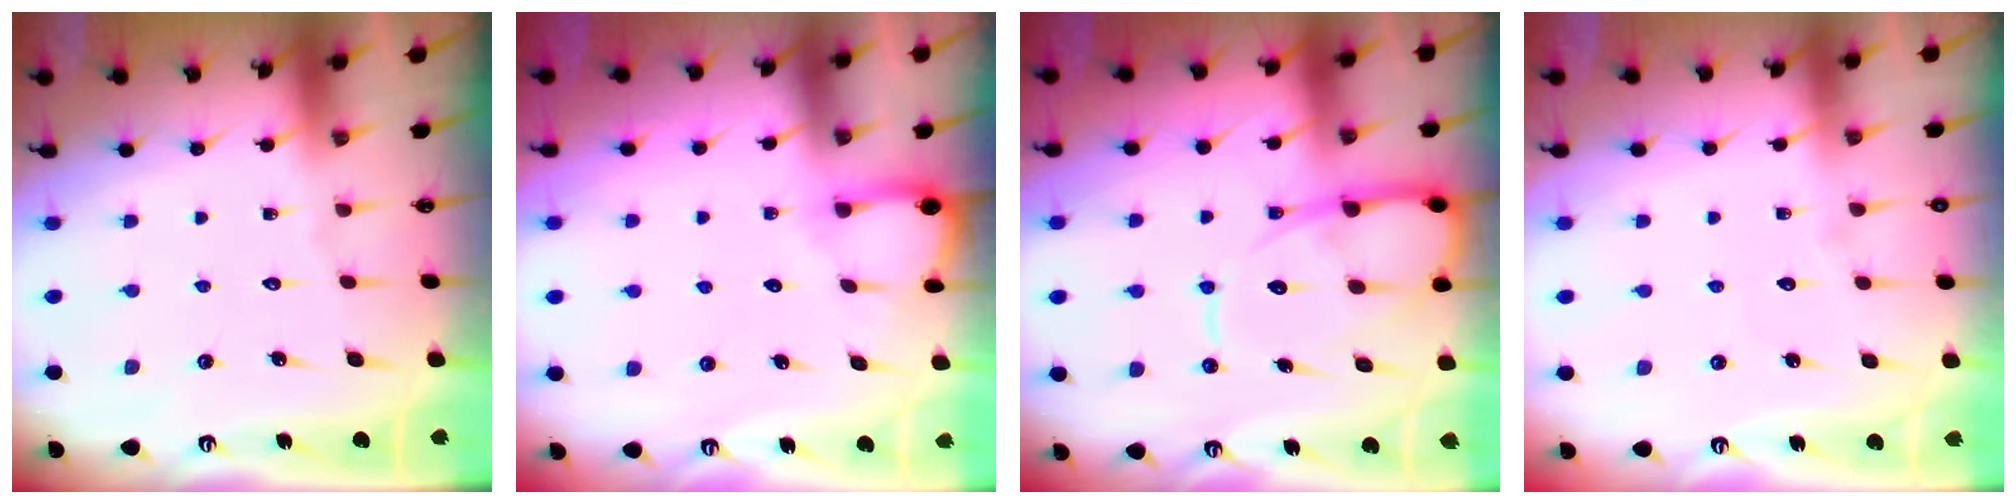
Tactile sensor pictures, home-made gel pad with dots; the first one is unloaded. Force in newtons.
{"total": 3.4, "press": 3.4, "slide": 0.3}
{"total": 11.8, "press": 11.7, "slide": 1.3}
{"total": 2.8, "press": 2.8, "slide": 0.3}